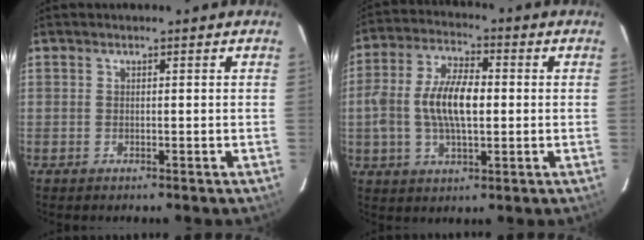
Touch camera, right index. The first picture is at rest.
{"total": 11.3, "force": [-0.5, 5.2, 10.0], "torque": [-0.201, 0.011, -0.009]}